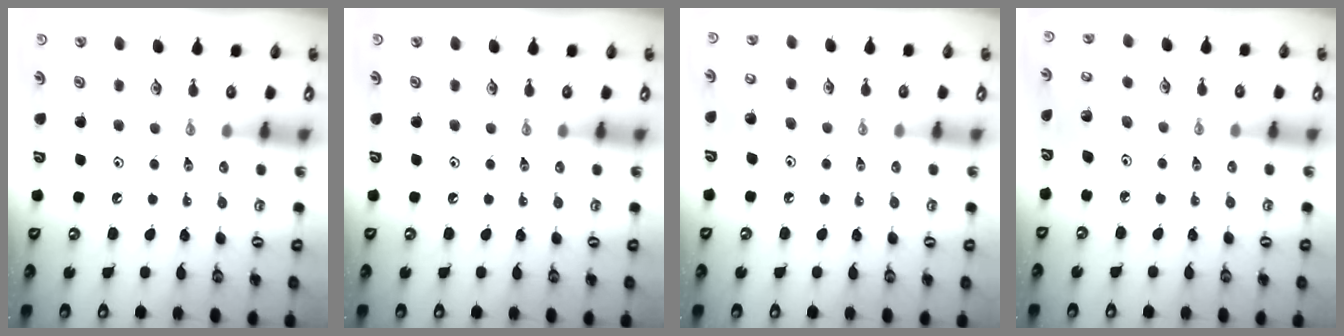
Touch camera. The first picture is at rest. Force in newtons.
{"total": 0.0}
{"total": 7.0, "press": 6.9, "slide": 1.0}
{"total": 3.4, "press": 3.4, "slide": 0.5}